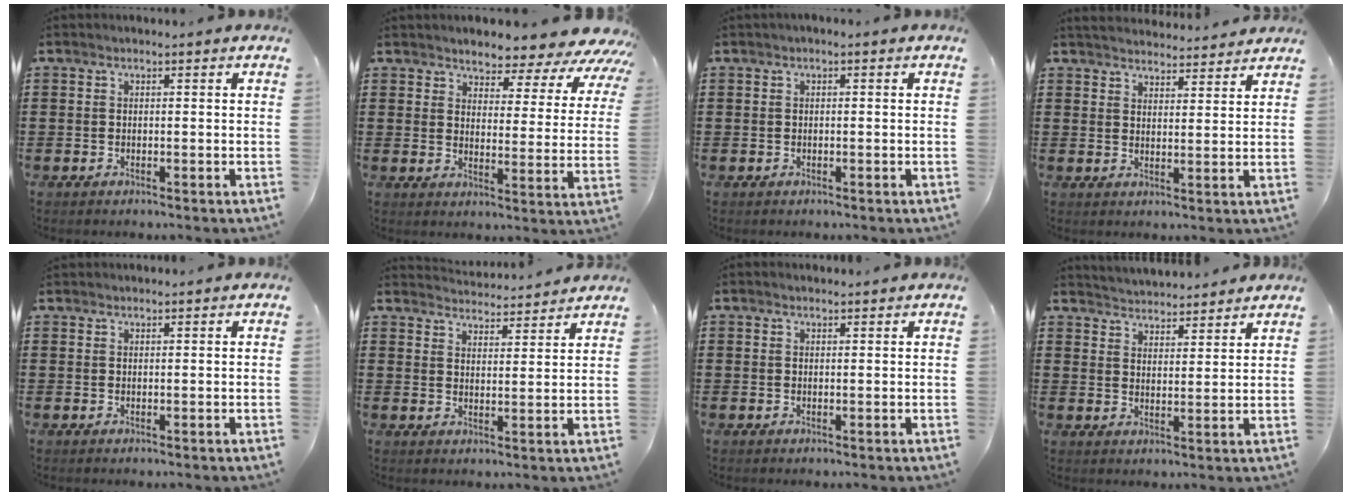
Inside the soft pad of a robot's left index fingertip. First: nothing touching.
{"total": 4.5, "force": [4.3, 1.1, 0.8], "torque": [-0.027, -0.040, 0.067]}
{"total": 0.6, "force": [-0.5, 0.1, 0.4], "torque": [-0.007, -0.003, -0.009]}
{"total": 3.4, "force": [3.4, 0.1, 0.2], "torque": [-0.015, -0.016, 0.061]}
{"total": 0.7, "force": [0.7, 0.0, 0.0], "torque": [-0.002, -0.001, 0.014]}
{"total": 3.6, "force": [3.6, -0.2, 0.0], "torque": [-0.014, -0.023, 0.062]}
{"total": 0.6, "force": [0.6, 0.0, 0.2], "torque": [-0.004, -0.001, 0.012]}
{"total": 3.6, "force": [3.6, -0.2, -0.4], "torque": [-0.006, -0.021, 0.064]}